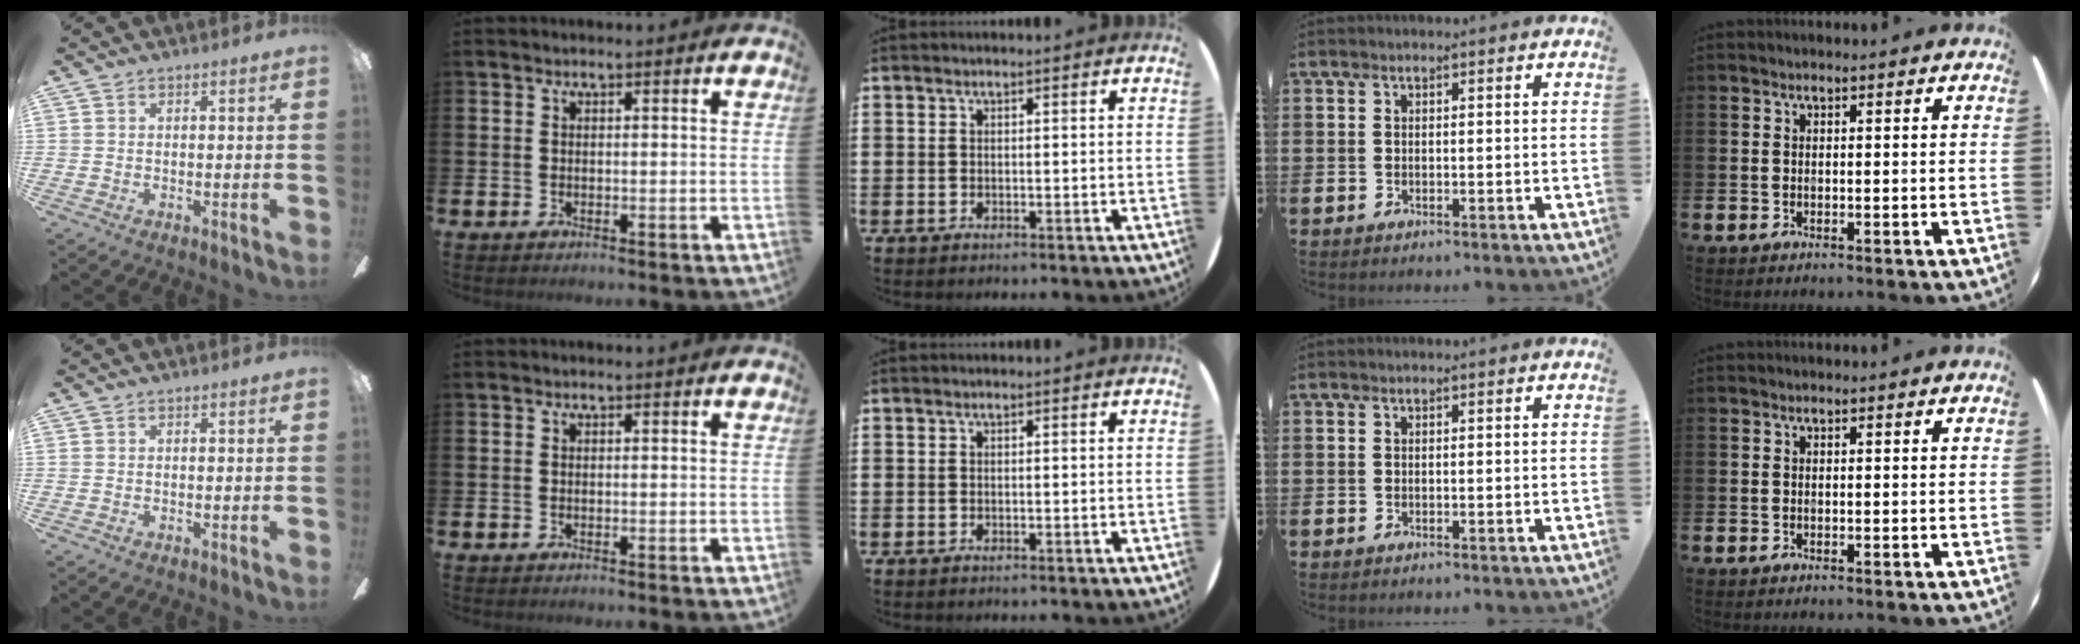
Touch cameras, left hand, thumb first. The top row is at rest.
{}